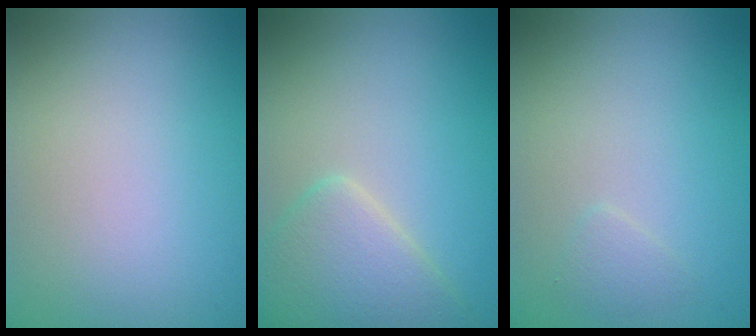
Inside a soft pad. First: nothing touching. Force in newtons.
{"total": 4.7, "press": 4.7, "slide": 0.1}
{"total": 0.8, "press": 0.8, "slide": 0.1}